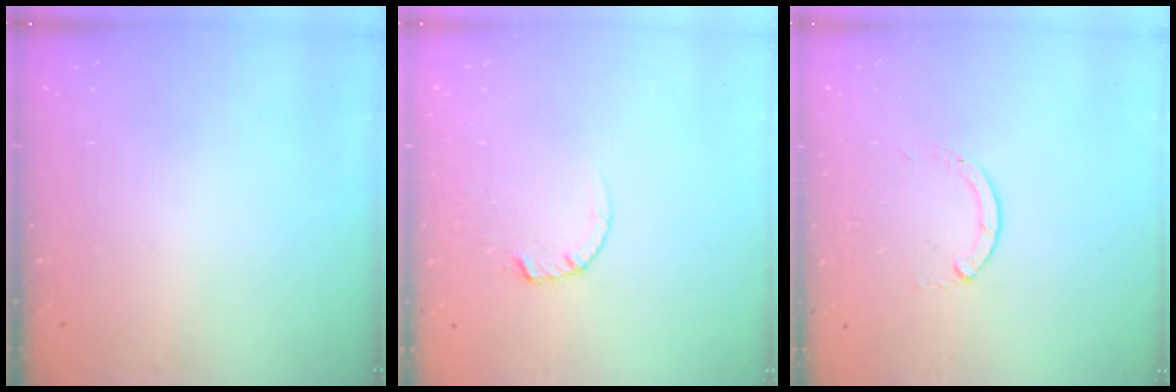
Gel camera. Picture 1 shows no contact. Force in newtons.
{"total": 2.4, "press": 2.4, "slide": 0.3}
{"total": 0.0}